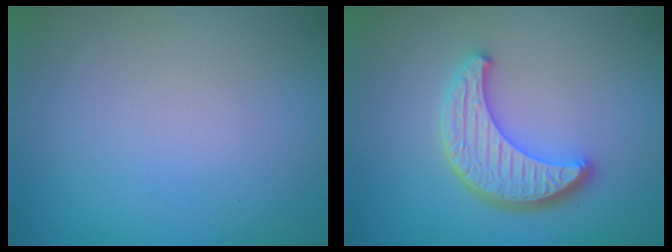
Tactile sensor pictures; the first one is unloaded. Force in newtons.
{"total": 4.5, "press": 3.8, "slide": 2.5}